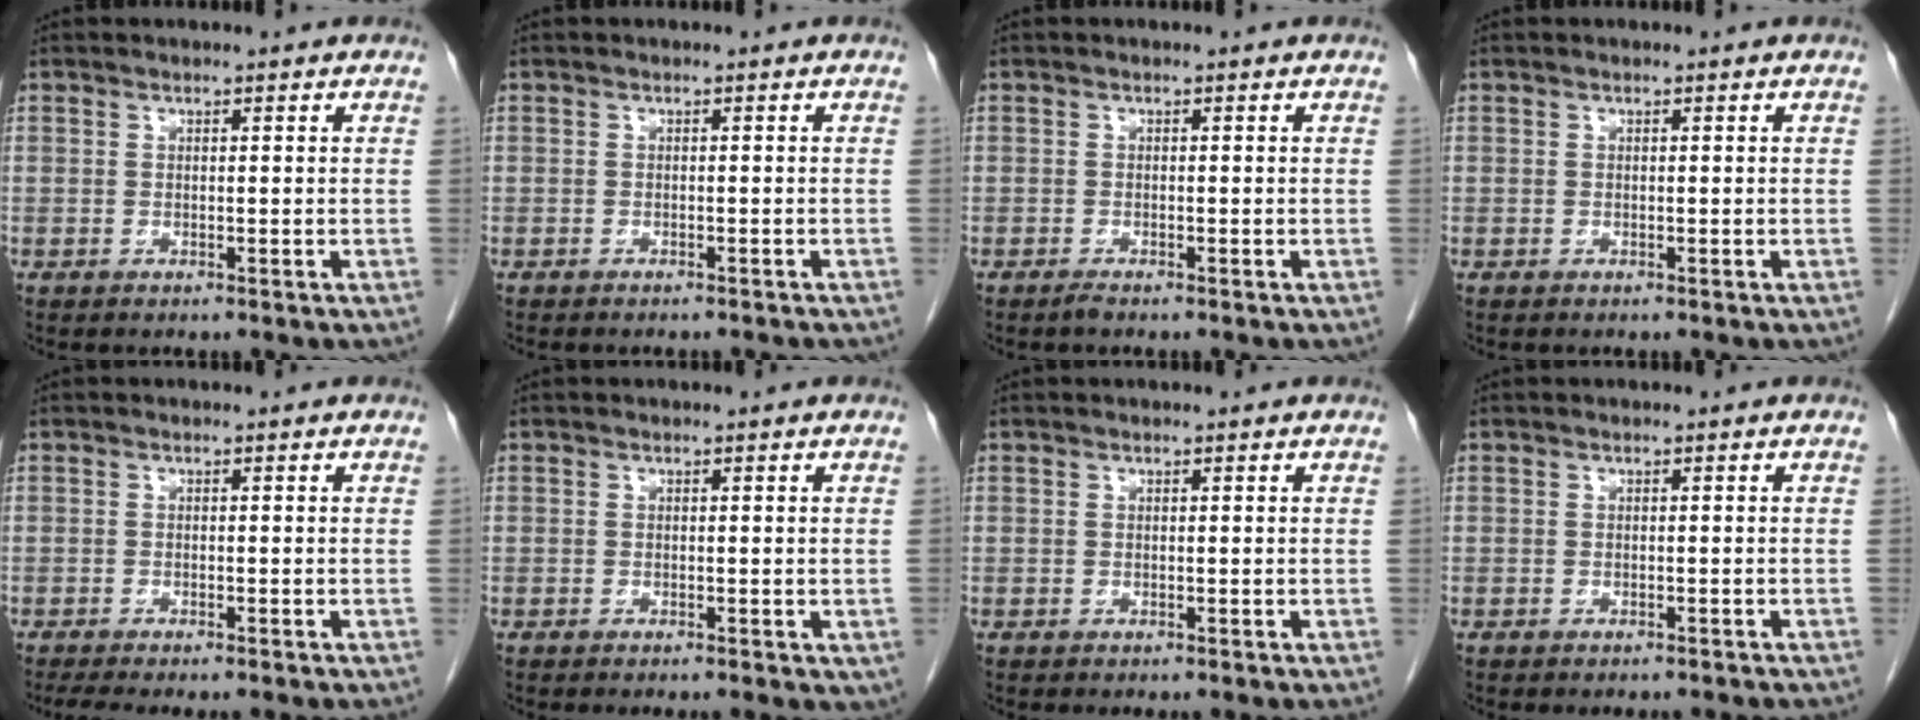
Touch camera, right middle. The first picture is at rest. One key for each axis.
{"total": 3.5, "fx": -3.2, "fy": 0.6, "fz": 1.0, "tx": -0.017, "ty": -0.007, "tz": -0.039}
{"total": 0.7, "fx": -0.6, "fy": 0.0, "fz": 0.3, "tx": -0.010, "ty": -0.002, "tz": -0.012}
{"total": 0.0}
{"total": 4.7, "fx": -3.9, "fy": 0.7, "fz": 2.6, "tx": -0.036, "ty": -0.011, "tz": -0.058}
{"total": 1.9, "fx": -0.8, "fy": 0.7, "fz": 1.6, "tx": -0.013, "ty": -0.002, "tz": -0.010}
{"total": 0.0}
{"total": 1.9, "fx": -1.8, "fy": 0.6, "fz": 0.5, "tx": -0.013, "ty": -0.003, "tz": -0.021}